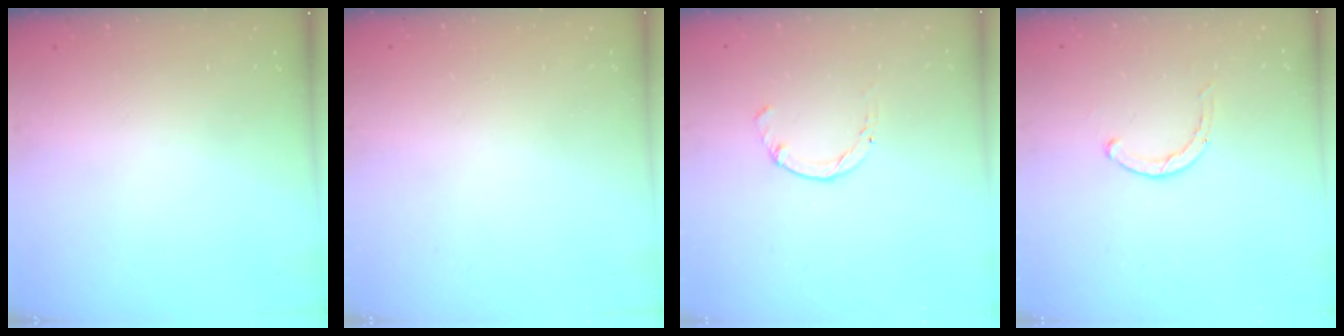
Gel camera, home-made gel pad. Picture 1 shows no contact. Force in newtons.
{"total": 2.6, "press": 2.6, "slide": 0.2}
{"total": 0.0}
{"total": 1.9, "press": 1.8, "slide": 0.3}